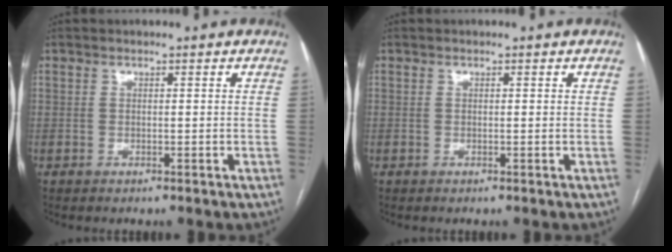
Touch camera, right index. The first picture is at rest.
{"total": 0.0}